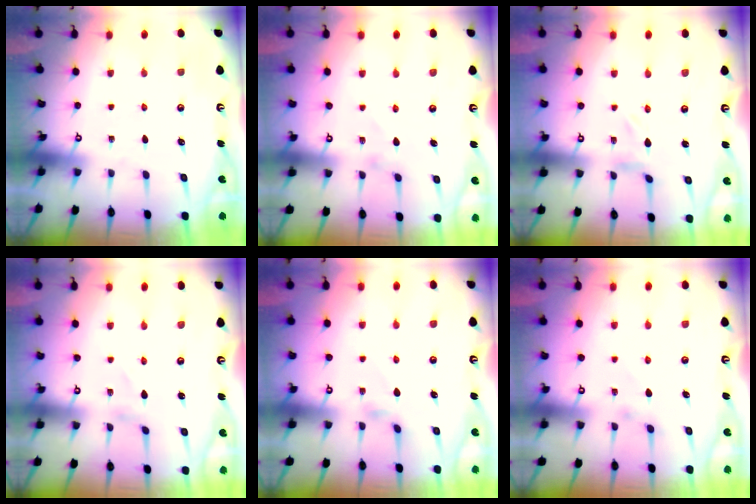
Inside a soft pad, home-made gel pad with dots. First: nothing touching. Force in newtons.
{"total": 1.6, "press": 1.5, "slide": 0.3}
{"total": 0.8, "press": 0.8, "slide": 0.2}
{"total": 1.0, "press": 1.0, "slide": 0.1}
{"total": 2.7, "press": 2.6, "slide": 0.4}
{"total": 2.4, "press": 2.4, "slide": 0.4}